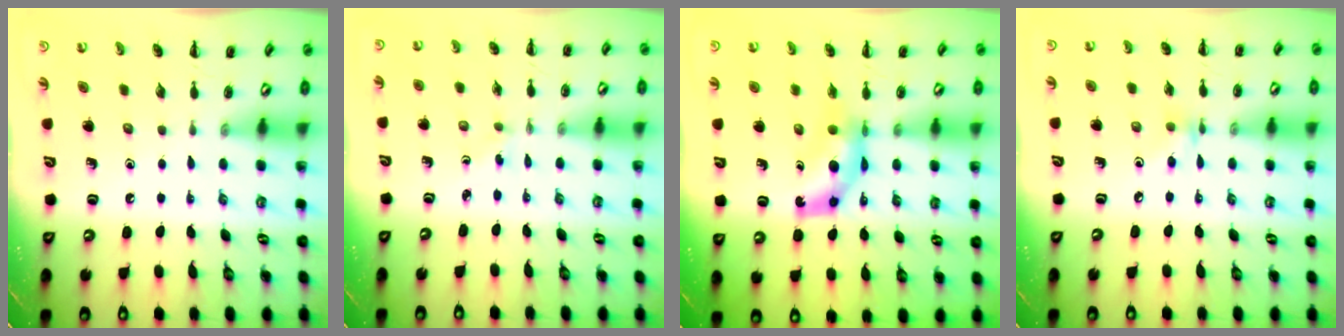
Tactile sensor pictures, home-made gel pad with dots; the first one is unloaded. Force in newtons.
{"total": 1.7, "press": 1.5, "slide": 0.8}
{"total": 8.0, "press": 7.9, "slide": 1.5}
{"total": 5.6, "press": 5.5, "slide": 1.2}